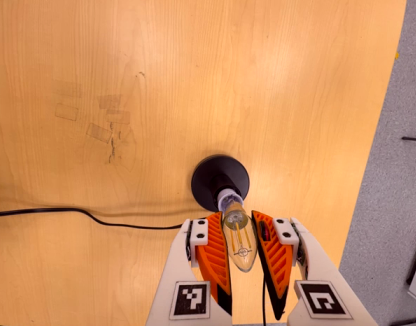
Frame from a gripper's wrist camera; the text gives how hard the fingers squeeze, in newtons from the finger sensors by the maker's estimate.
{"total": 20.0, "left": 22.0, "right": 18.1}